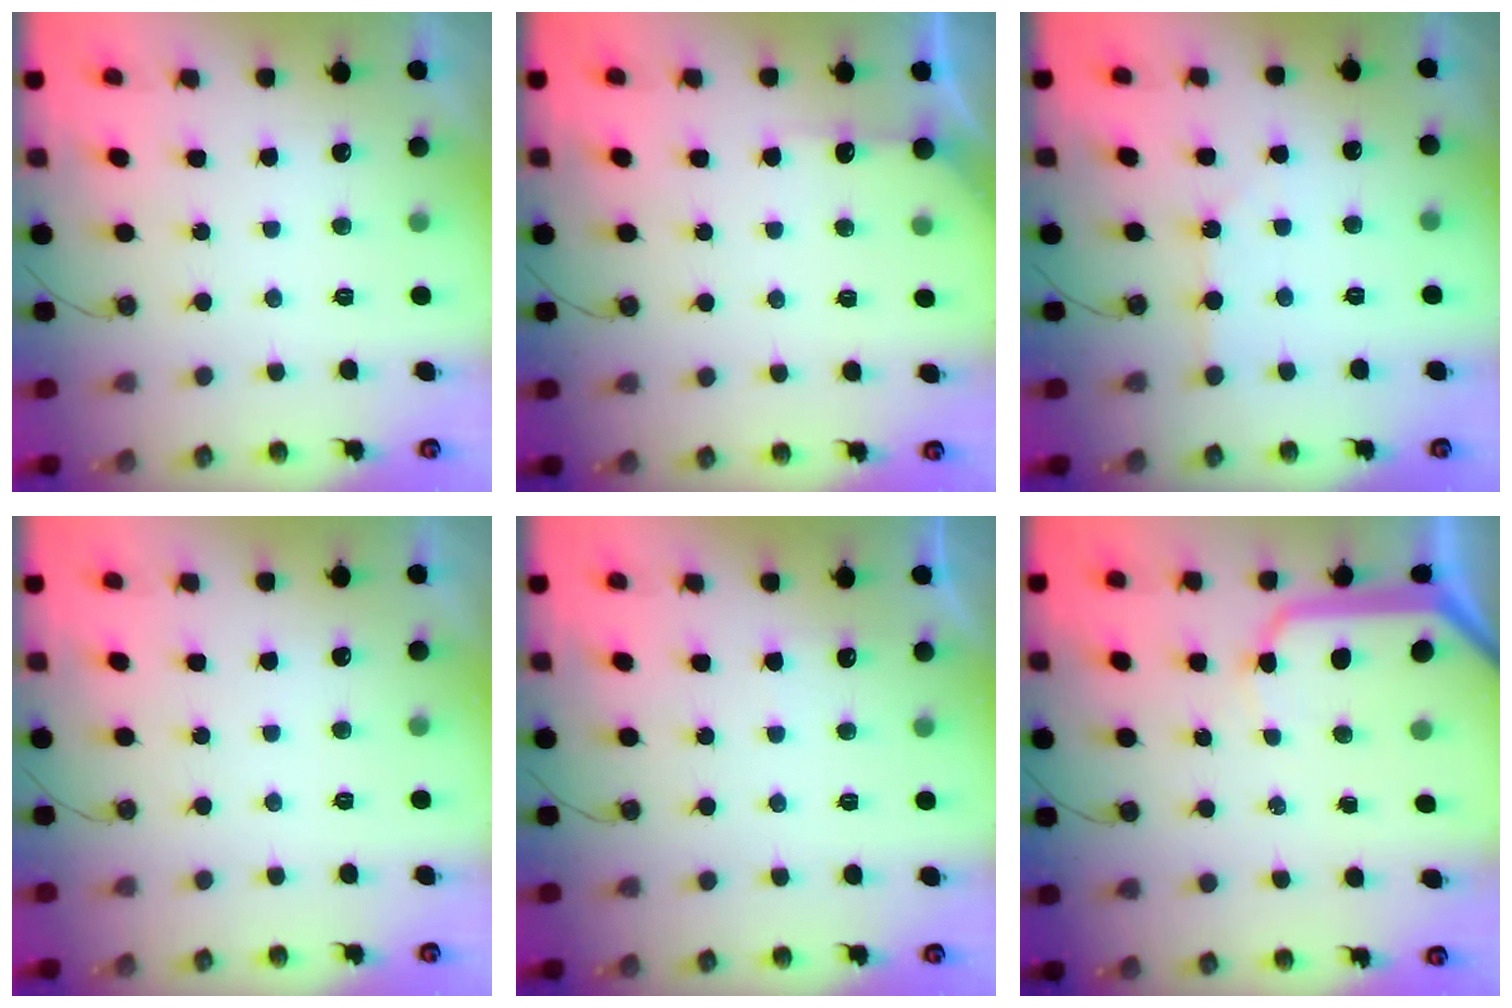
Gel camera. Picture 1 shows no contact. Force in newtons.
{"total": 3.9, "press": 3.8, "slide": 0.4}
{"total": 2.2, "press": 2.1, "slide": 0.3}
{"total": 0.0}
{"total": 2.8, "press": 2.8, "slide": 0.5}
{"total": 10.0, "press": 9.9, "slide": 1.2}